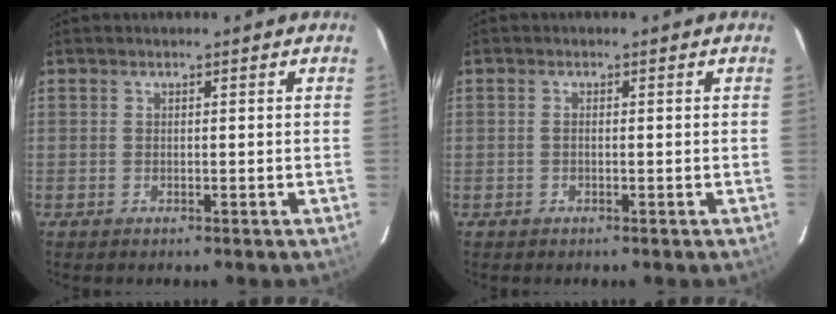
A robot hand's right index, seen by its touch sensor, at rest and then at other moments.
{"total": 0.5, "force": [-0.1, 0.2, 0.5], "torque": [-0.011, 0.002, -0.004]}